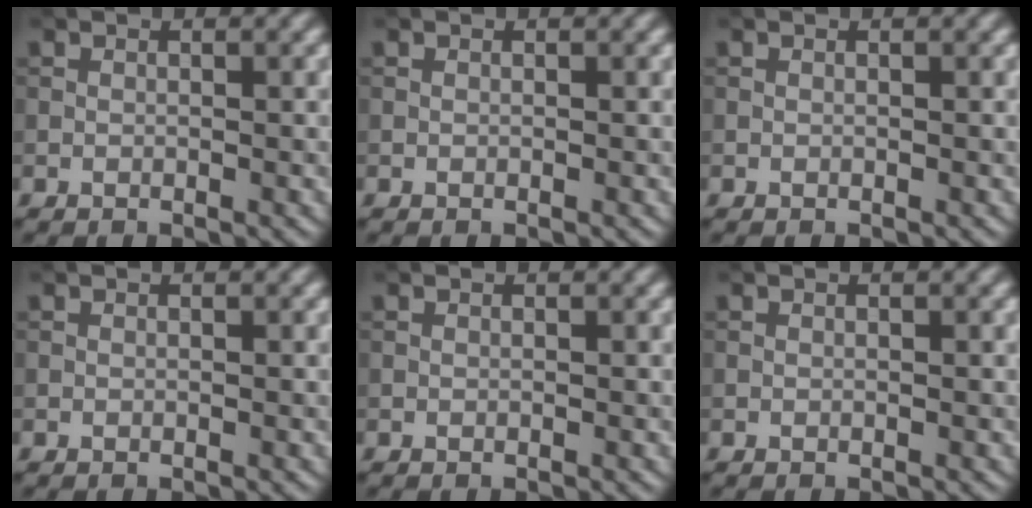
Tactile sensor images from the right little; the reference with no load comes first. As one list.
[{"total": 0.0}, {"total": 0.0}, {"total": 0.0}, {"total": 0.0}, {"total": 0.0}]